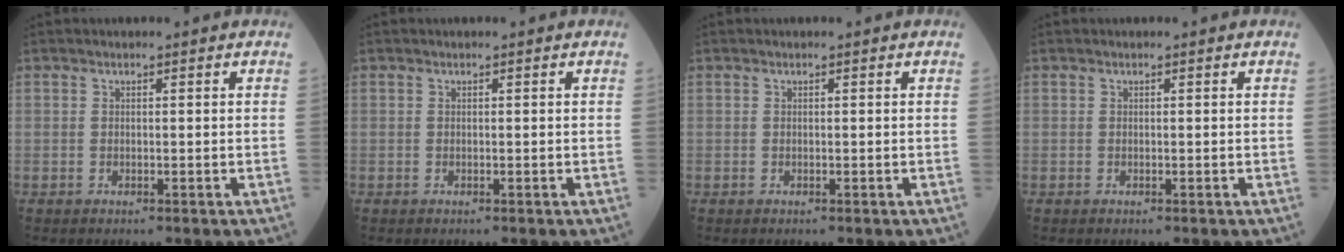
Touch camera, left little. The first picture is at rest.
{"total": 0.0}
{"total": 0.0}
{"total": 0.0}